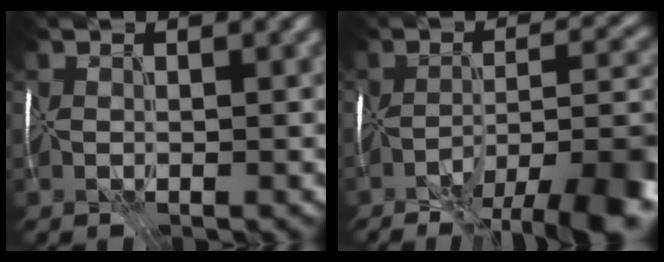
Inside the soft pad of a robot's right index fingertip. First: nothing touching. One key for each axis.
{"total": 9.5, "fx": -6.5, "fy": 1.7, "fz": 6.7, "tx": -0.097, "ty": -0.001, "tz": -0.101}